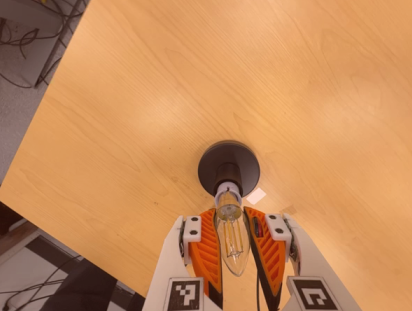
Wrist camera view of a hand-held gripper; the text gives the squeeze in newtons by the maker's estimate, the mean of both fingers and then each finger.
{"total": 18.7, "left": 18.4, "right": 19.0}